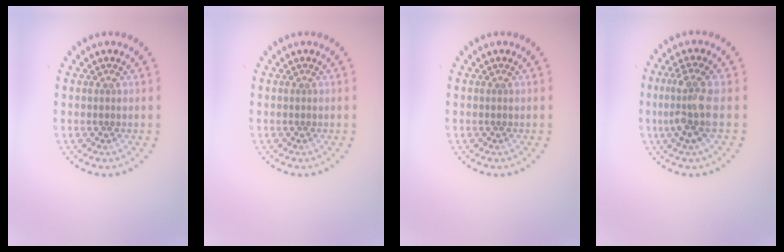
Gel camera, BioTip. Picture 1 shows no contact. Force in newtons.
{"total": 0.0}
{"total": 0.0}
{"total": 3.5, "press": 3.2, "slide": 1.5}